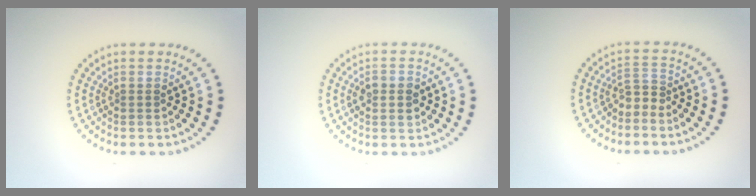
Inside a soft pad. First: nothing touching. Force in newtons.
{"total": 2.8, "press": 2.8, "slide": 0.1}
{"total": 1.7, "press": 1.1, "slide": 1.3}